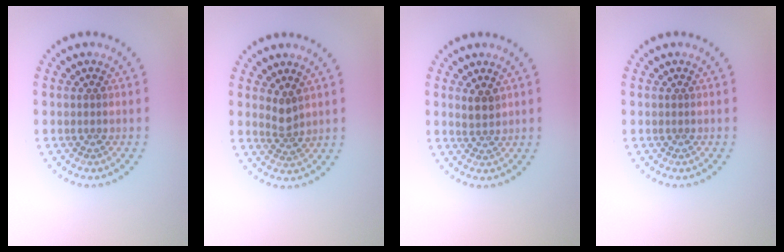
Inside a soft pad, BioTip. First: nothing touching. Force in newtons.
{"total": 1.8, "press": 1.3, "slide": 1.3}
{"total": 1.6, "press": 1.3, "slide": 0.9}
{"total": 0.0}